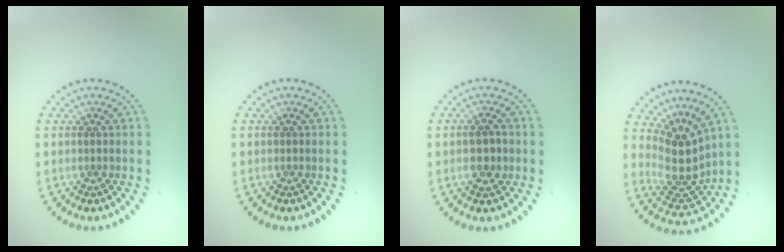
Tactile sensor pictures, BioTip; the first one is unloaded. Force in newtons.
{"total": 0.0}
{"total": 2.3, "press": 2.3, "slide": 0.3}
{"total": 4.0, "press": 2.9, "slide": 2.8}